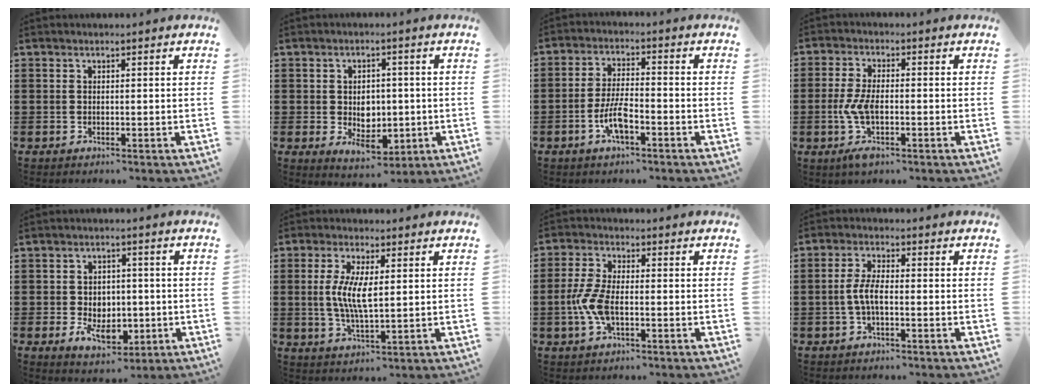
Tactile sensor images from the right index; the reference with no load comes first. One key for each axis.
{"total": 4.7, "fx": -0.3, "fy": 3.7, "fz": 2.8, "tx": -0.038, "ty": 0.000, "tz": -0.011}
{"total": 6.0, "fx": -2.5, "fy": 1.9, "fz": 5.0, "tx": -0.116, "ty": -0.005, "tz": -0.054}
{"total": 5.6, "fx": -1.5, "fy": 2.3, "fz": 4.9, "tx": -0.118, "ty": -0.004, "tz": -0.037}
{"total": 5.7, "fx": -1.4, "fy": 4.4, "fz": 3.4, "tx": -0.058, "ty": 0.004, "tz": -0.028}
{"total": 6.8, "fx": 0.9, "fy": 2.4, "fz": 6.3, "tx": -0.128, "ty": 0.006, "tz": 0.012}
{"total": 6.0, "fx": -1.3, "fy": 2.8, "fz": 5.1, "tx": -0.123, "ty": -0.003, "tz": -0.030}
{"total": 4.2, "fx": -0.8, "fy": 1.5, "fz": 3.9, "tx": -0.096, "ty": -0.002, "tz": -0.024}